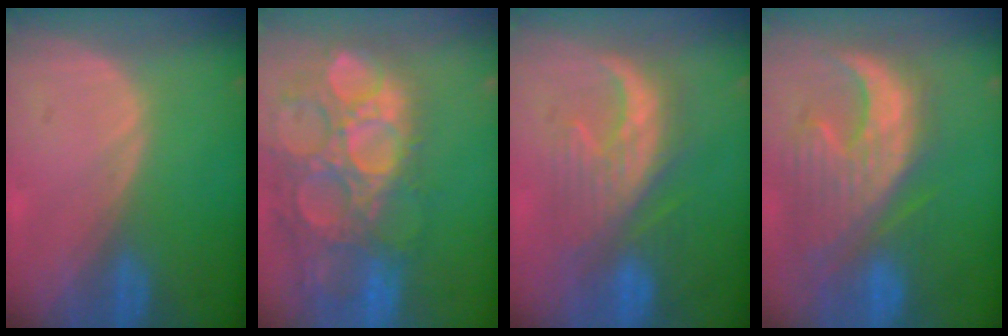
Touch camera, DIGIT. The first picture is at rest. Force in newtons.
{"total": 15.6, "press": 12.9, "slide": 8.8}
{"total": 8.8, "press": 8.7, "slide": 0.5}
{"total": 12.2, "press": 11.2, "slide": 4.9}